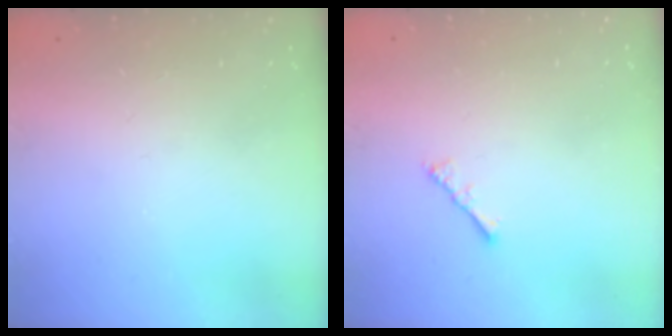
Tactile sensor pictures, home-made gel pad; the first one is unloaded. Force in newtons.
{"total": 2.2, "press": 2.1, "slide": 0.5}